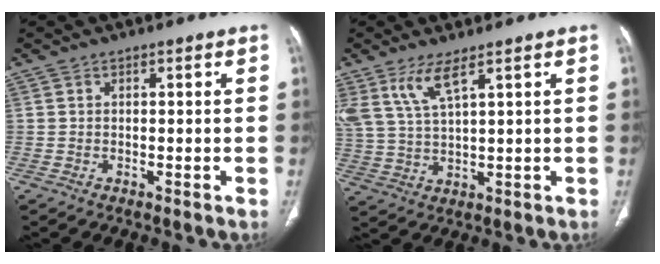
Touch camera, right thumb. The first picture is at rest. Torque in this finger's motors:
{"motor_torque": [-0.28, 0.91, 0.47, 0.57, 0.29]}